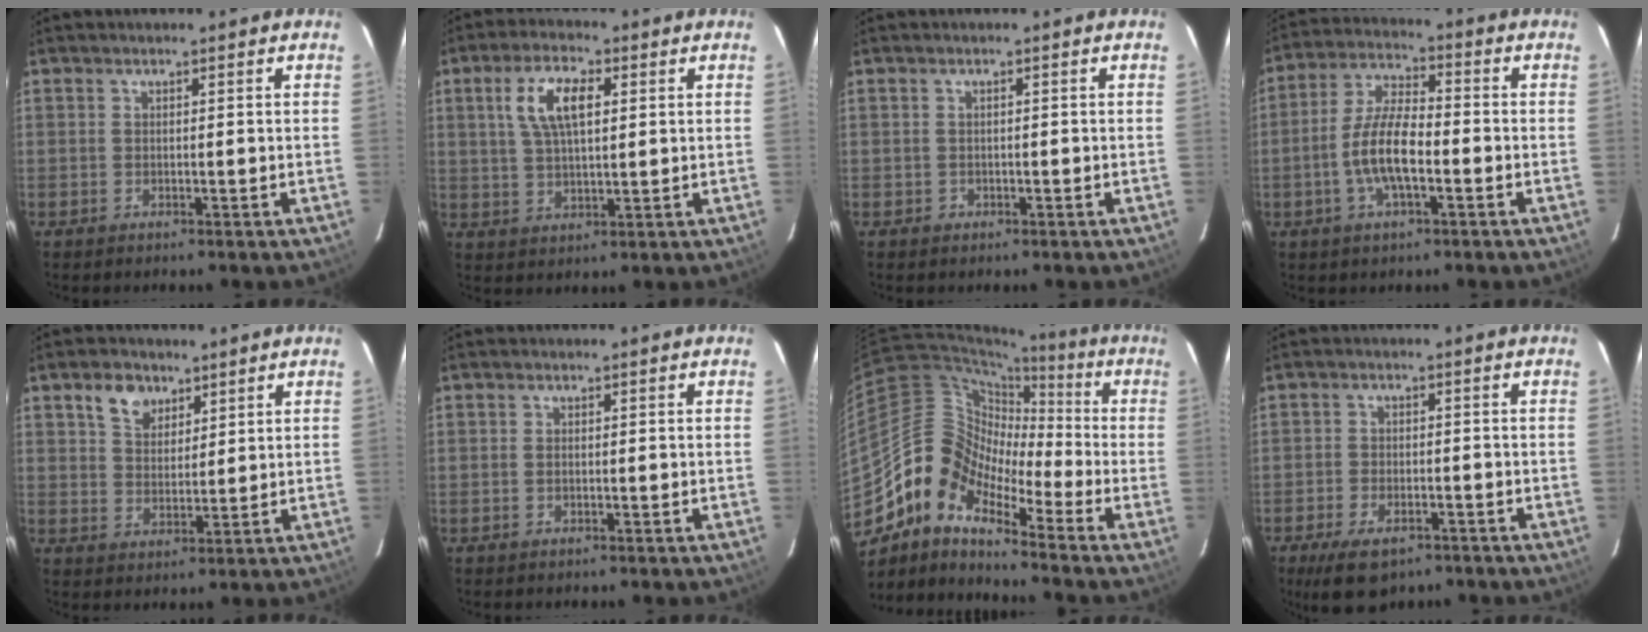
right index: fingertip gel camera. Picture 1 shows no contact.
{"total": 8.5, "force": [2.7, 3.5, 7.3], "torque": [-0.140, 0.013, 0.052]}
{"total": 1.0, "force": [-0.5, 0.8, 0.1], "torque": [0.002, 0.002, -0.003]}
{"total": 9.8, "force": [-2.9, 3.3, 8.8], "torque": [-0.181, 0.005, -0.057]}
{"total": 6.0, "force": [3.5, 4.0, 2.7], "torque": [-0.043, 0.012, 0.066]}
{"total": 0.8, "force": [-0.2, 0.5, 0.6], "torque": [-0.013, 0.000, -0.004]}
{"total": 11.0, "force": [-7.6, 5.8, 5.6], "torque": [-0.088, 0.023, -0.174]}
{"total": 8.8, "force": [-5.9, 4.2, 5.1], "torque": [-0.113, -0.014, -0.093]}